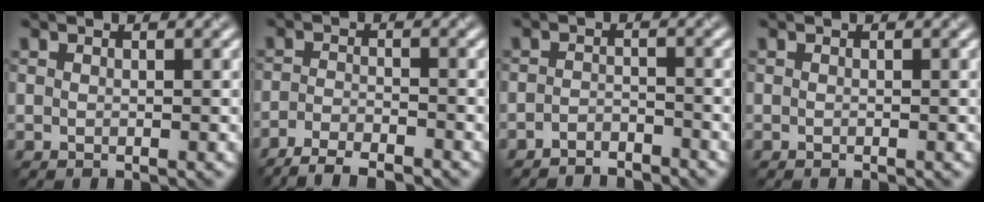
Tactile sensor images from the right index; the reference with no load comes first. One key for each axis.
{"total": 4.4, "fx": -4.0, "fy": 0.6, "fz": 1.7, "tx": -0.040, "ty": -0.002, "tz": -0.074}
{"total": 2.4, "fx": -2.4, "fy": 0.0, "fz": -0.2, "tx": -0.002, "ty": -0.001, "tz": -0.041}
{"total": 0.0}